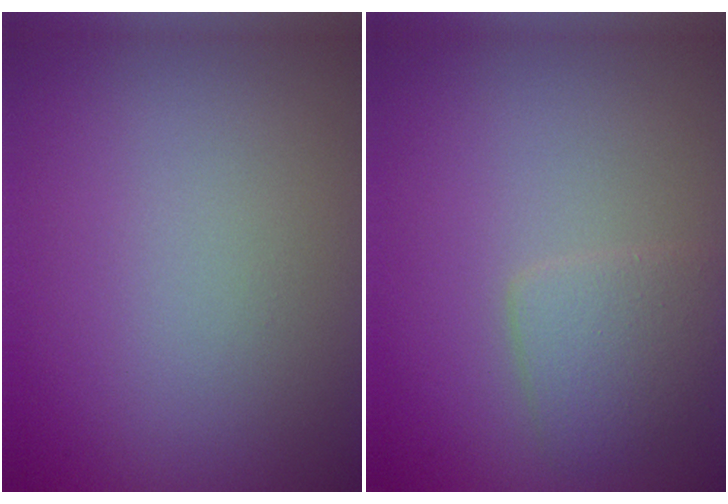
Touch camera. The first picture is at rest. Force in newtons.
{"total": 2.5, "press": 2.5, "slide": 0.1}